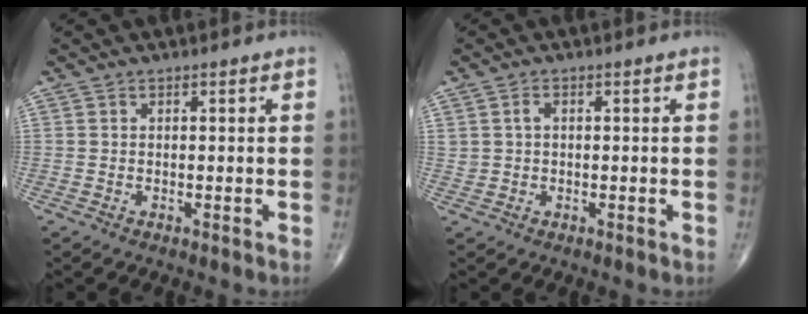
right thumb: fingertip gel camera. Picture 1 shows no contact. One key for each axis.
{"total": 1.9, "fx": 0.5, "fy": 1.4, "fz": 1.3, "tx": -0.022, "ty": 0.002, "tz": 0.012}